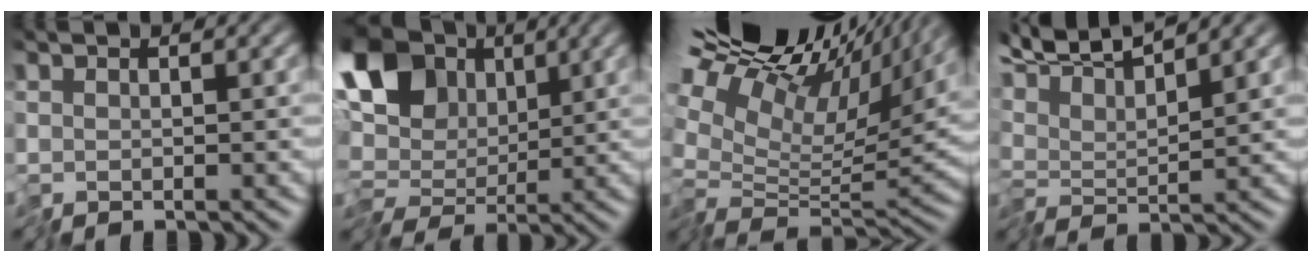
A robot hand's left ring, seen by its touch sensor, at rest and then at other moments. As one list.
[{"total": 11.8, "force": [1.9, 8.2, 8.2], "torque": [-0.140, 0.020, 0.022]}, {"total": 15.4, "force": [8.4, 6.8, 11.0], "torque": [-0.209, 0.035, 0.142]}, {"total": 5.2, "force": [3.8, 0.8, 3.5], "torque": [-0.067, 0.018, 0.060]}]